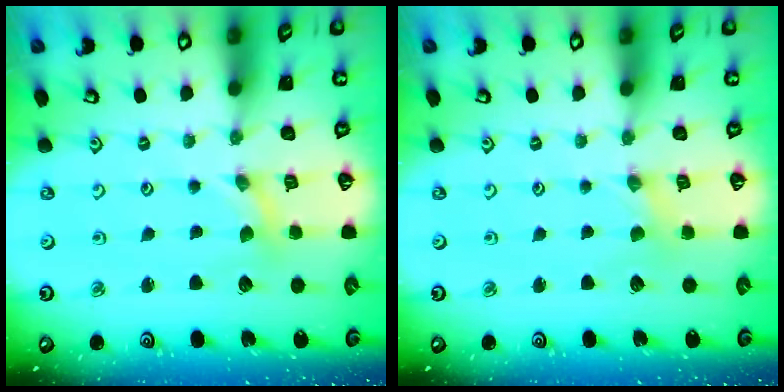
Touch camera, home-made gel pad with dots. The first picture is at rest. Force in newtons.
{"total": 0.9, "press": 0.8, "slide": 0.2}